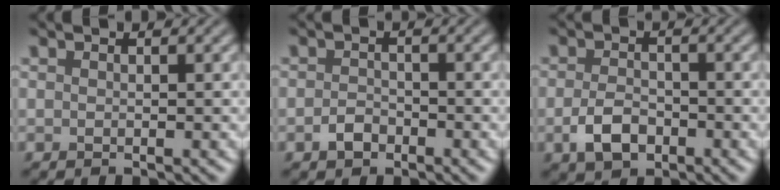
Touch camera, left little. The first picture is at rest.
{"total": 1.7, "force": [-1.1, 1.1, 0.7], "torque": [-0.012, 0.001, -0.026]}
{"total": 3.2, "force": [-1.5, 2.0, 2.0], "torque": [-0.043, -0.003, -0.032]}